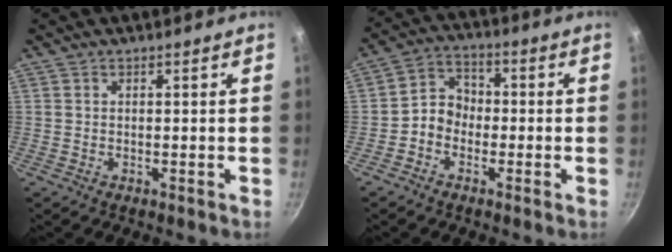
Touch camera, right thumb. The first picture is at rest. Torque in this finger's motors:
{"motor_torque": [0.32, -0.01, 0.09, 0.19, 0.02]}